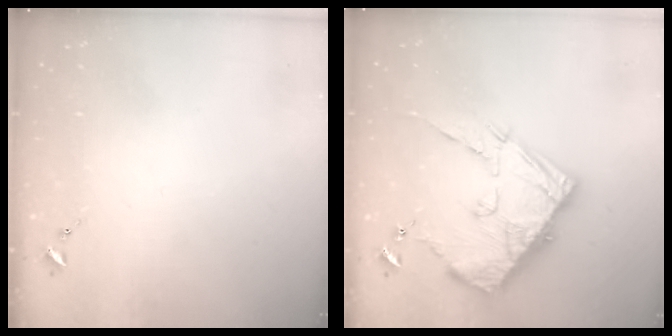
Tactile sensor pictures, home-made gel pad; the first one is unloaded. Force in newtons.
{"total": 18.0, "press": 17.9, "slide": 1.9}